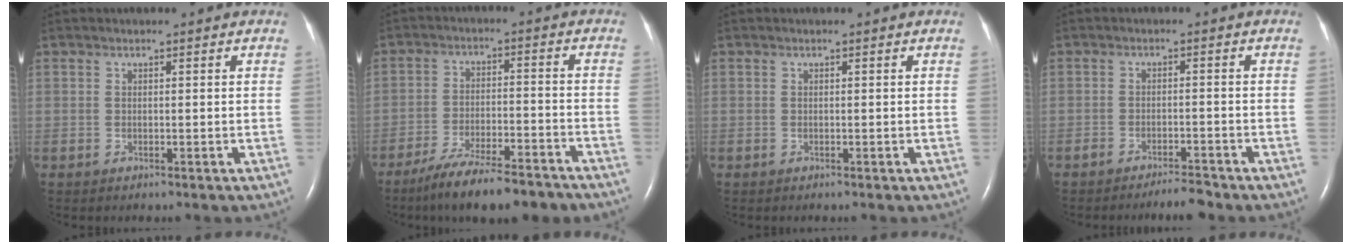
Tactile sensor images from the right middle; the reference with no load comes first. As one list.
[{"total": 13.2, "force": [-10.7, 2.1, 7.4], "torque": [-0.122, -0.016, -0.171]}, {"total": 0.0}, {"total": 3.1, "force": [-2.8, 0.2, 1.1], "torque": [-0.021, -0.006, -0.046]}]